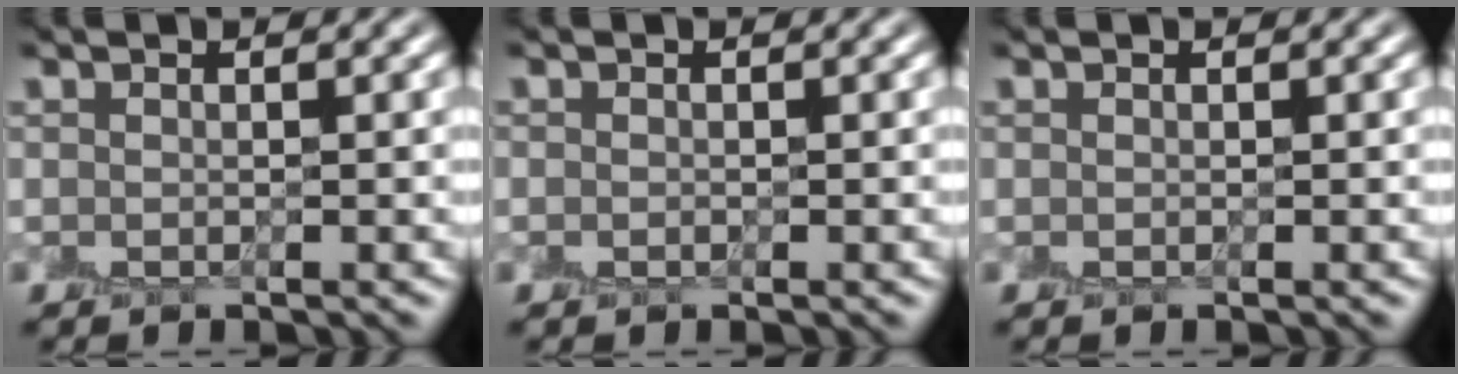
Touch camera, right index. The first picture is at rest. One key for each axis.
{"total": 0.0}
{"total": 0.0}